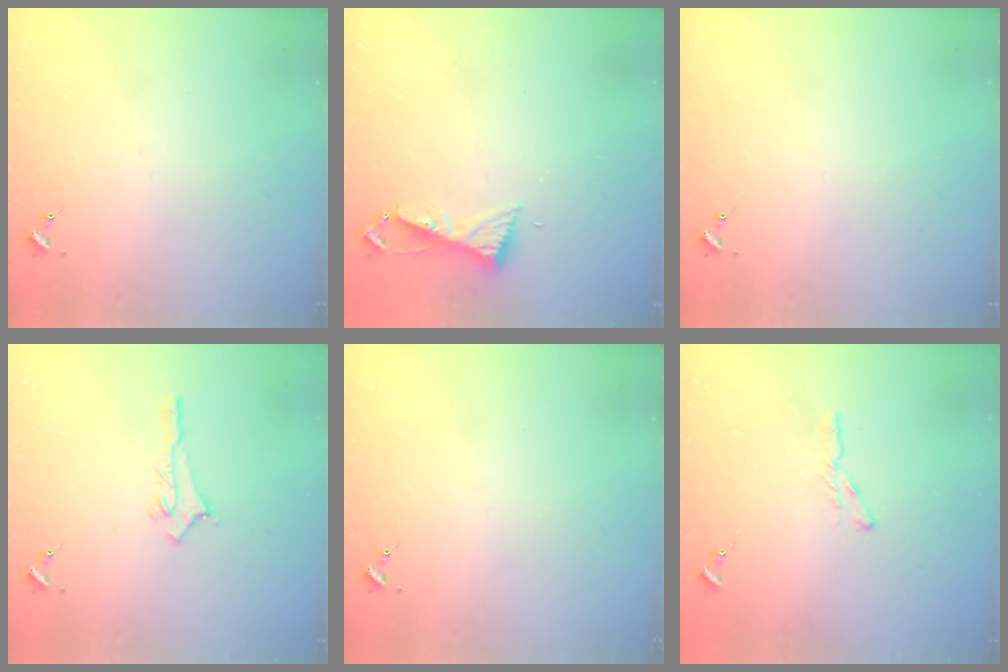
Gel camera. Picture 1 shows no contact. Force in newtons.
{"total": 6.0, "press": 5.9, "slide": 0.7}
{"total": 0.0}
{"total": 2.8, "press": 2.8, "slide": 0.3}
{"total": 0.0}
{"total": 4.0, "press": 4.0, "slide": 0.4}